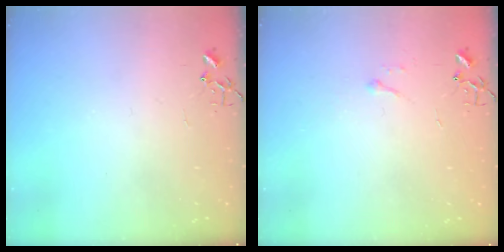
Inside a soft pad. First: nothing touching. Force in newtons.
{"total": 3.9, "press": 3.9, "slide": 0.6}